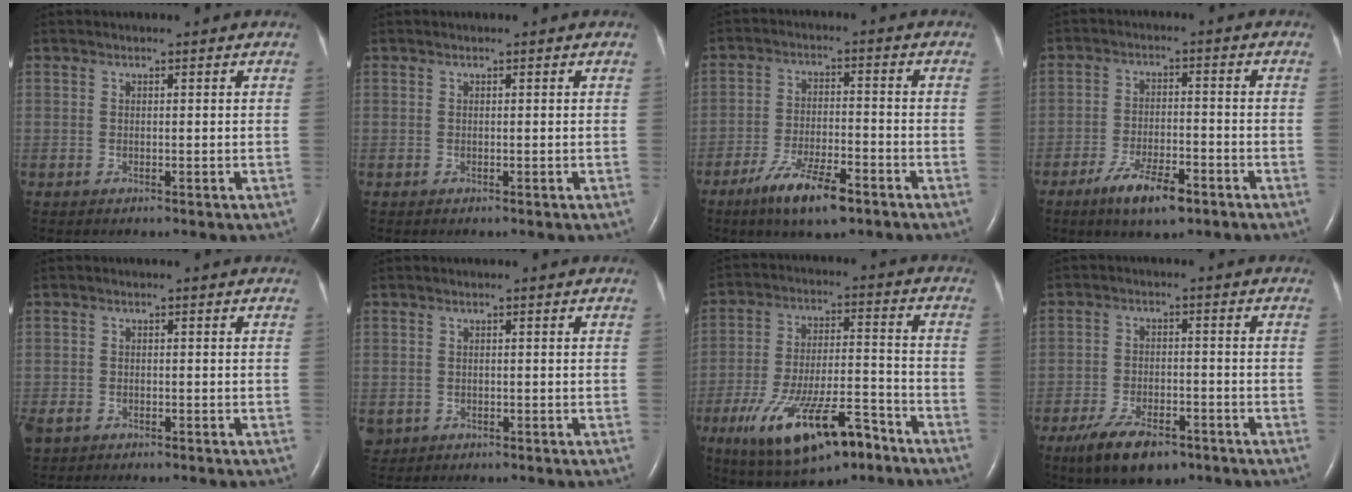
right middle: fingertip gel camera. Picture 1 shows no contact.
{"total": 0.0}
{"total": 8.8, "force": [-5.7, 2.0, 6.4], "torque": [-0.125, -0.012, -0.098]}
{"total": 7.4, "force": [-4.7, 2.0, 5.3], "torque": [-0.104, -0.007, -0.079]}
{"total": 4.2, "force": [-3.1, 2.3, 1.7], "torque": [-0.038, -0.005, -0.050]}
{"total": 2.3, "force": [-1.2, 1.9, 0.4], "torque": [-0.011, 0.001, -0.017]}
{"total": 16.8, "force": [-9.8, 4.9, 12.8], "torque": [-0.227, -0.007, -0.157]}
{"total": 8.7, "force": [-5.9, 3.4, 5.4], "torque": [-0.104, -0.009, -0.099]}